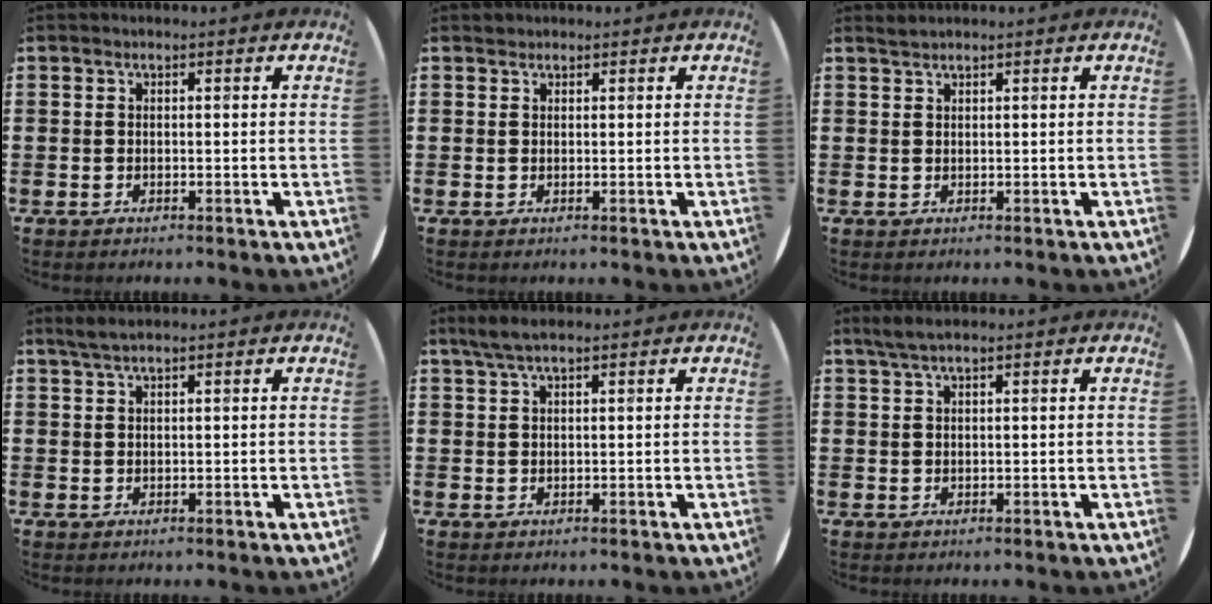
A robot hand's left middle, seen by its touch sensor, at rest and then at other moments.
{"total": 0.5, "force": [0.5, 0.1, -0.1], "torque": [0.011, 0.001, 0.008]}
{"total": 0.8, "force": [0.8, -0.1, 0.0], "torque": [0.000, 0.000, 0.015]}
{"total": 1.9, "force": [1.5, 0.1, 1.1], "torque": [-0.023, 0.003, 0.027]}
{"total": 2.6, "force": [1.9, 0.4, 1.7], "torque": [-0.036, 0.004, 0.032]}
{"total": 2.1, "force": [1.6, 0.2, 1.3], "torque": [-0.027, 0.004, 0.028]}